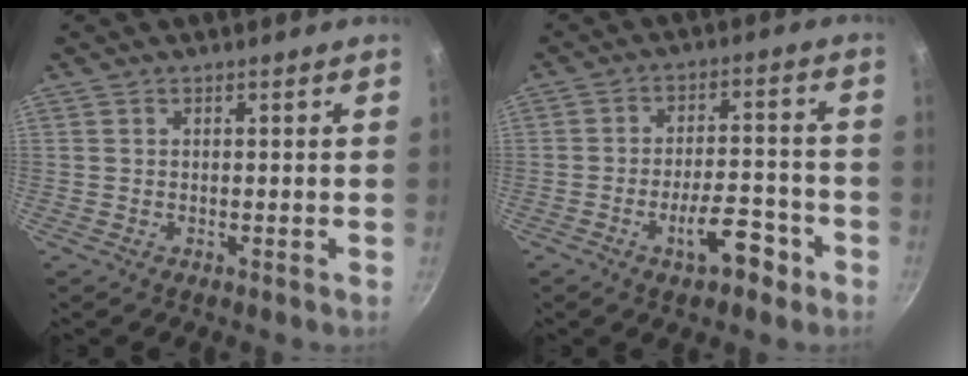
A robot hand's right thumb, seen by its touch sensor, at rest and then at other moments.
{"total": 8.9, "force": [-4.7, 3.7, 6.6], "torque": [-0.076, 0.037, -0.070]}